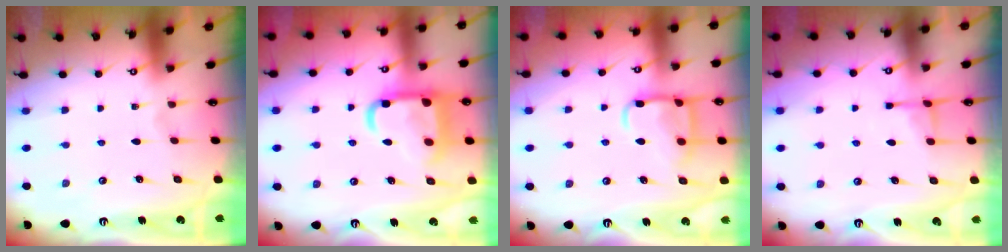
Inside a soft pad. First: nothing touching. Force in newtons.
{"total": 15.7, "press": 15.6, "slide": 1.6}
{"total": 12.6, "press": 12.5, "slide": 1.3}
{"total": 3.8, "press": 3.7, "slide": 0.7}